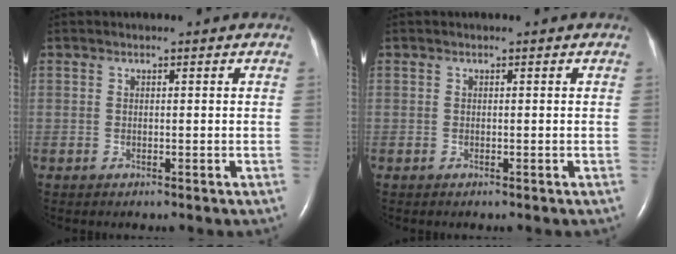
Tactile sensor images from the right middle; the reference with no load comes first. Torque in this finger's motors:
{"motor_torque": [0.25, -0.10, 0.08, 0.01]}